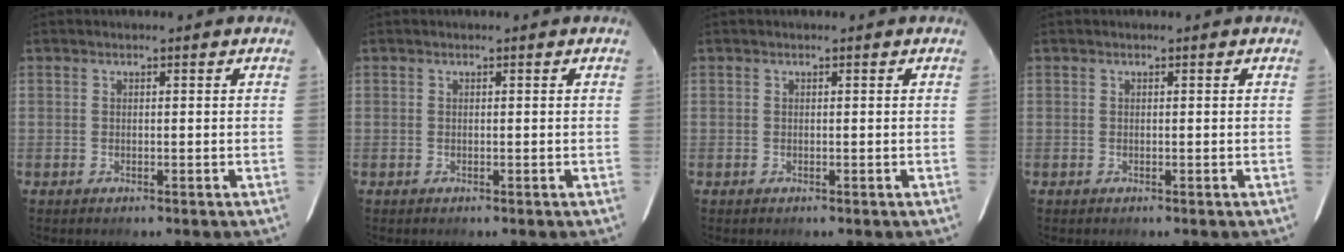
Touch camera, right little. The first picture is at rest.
{"total": 0.0}
{"total": 0.0}
{"total": 0.0}